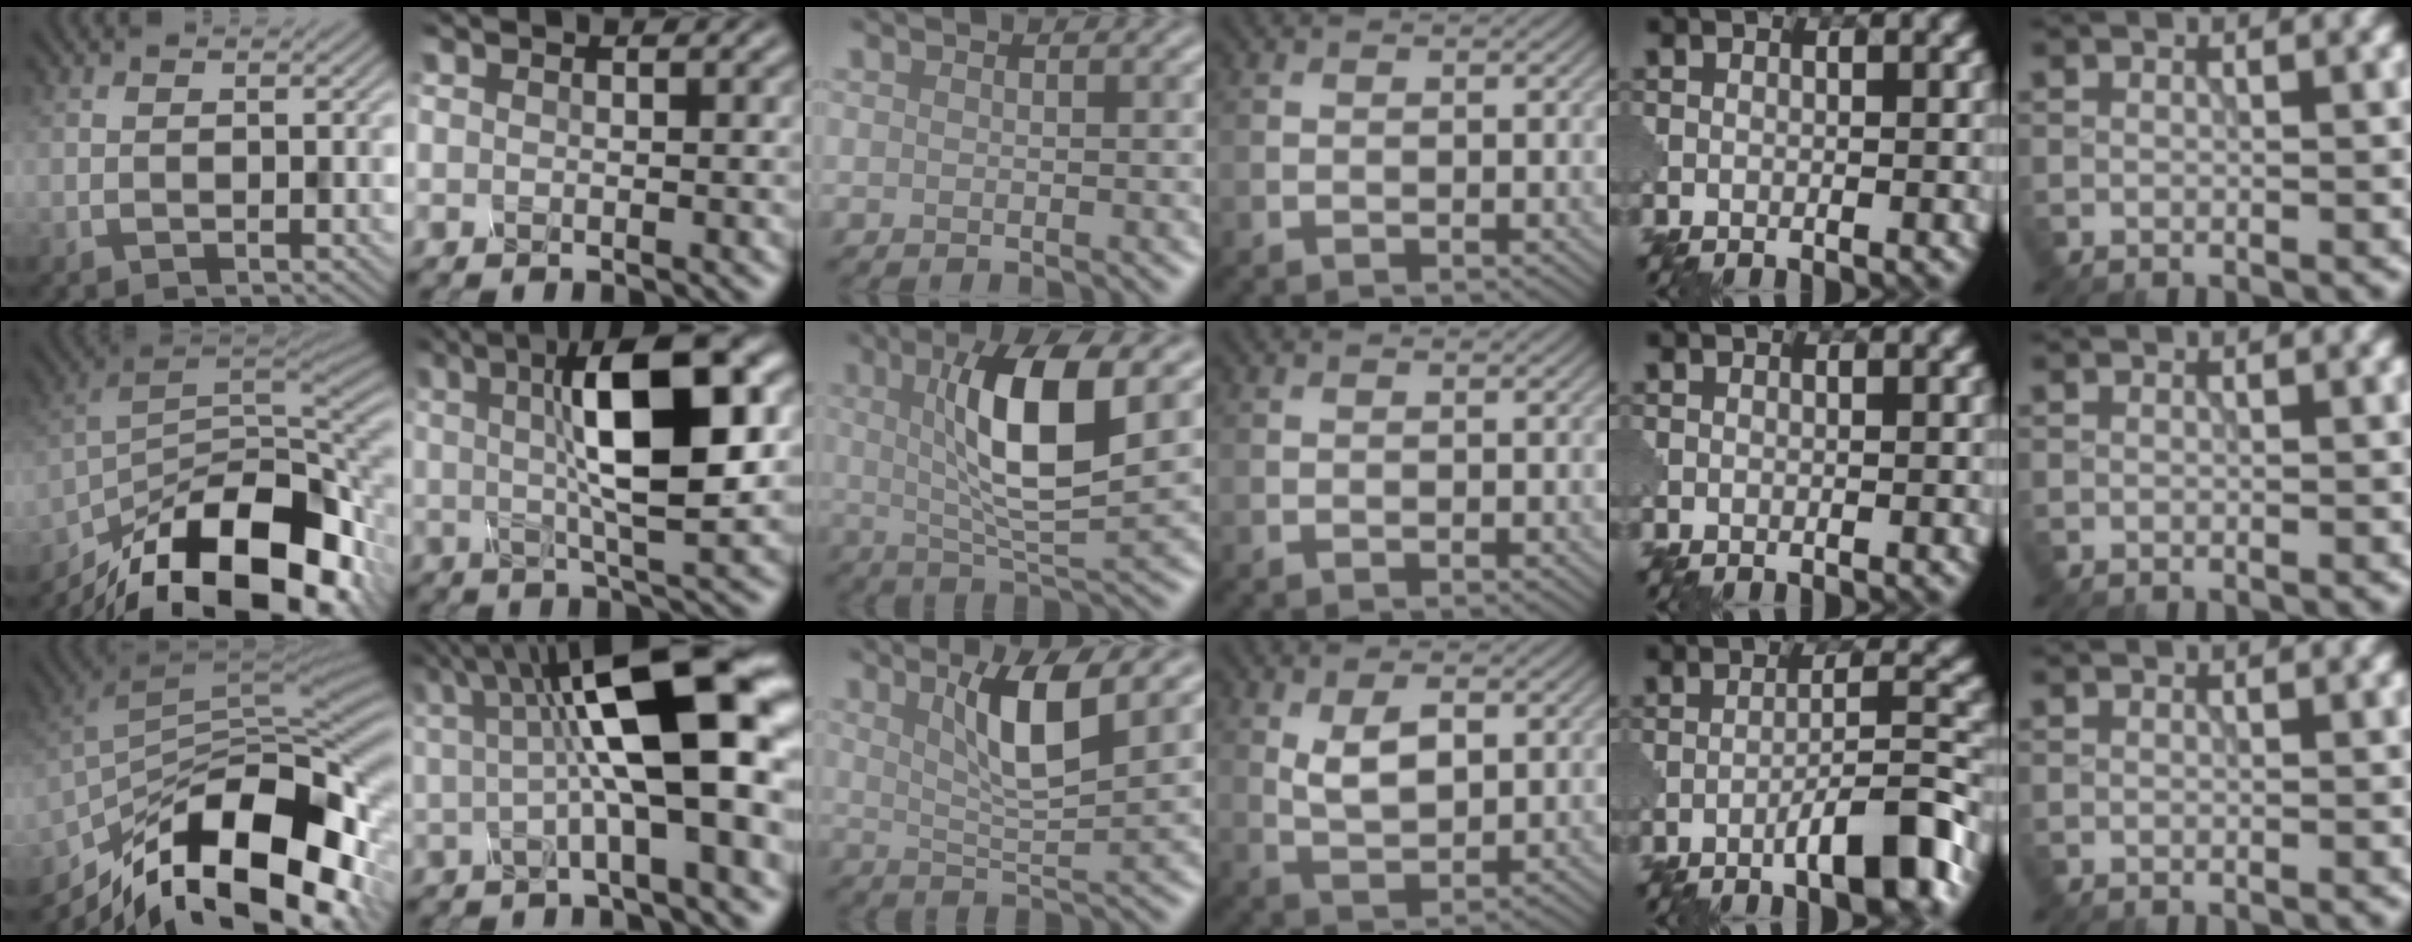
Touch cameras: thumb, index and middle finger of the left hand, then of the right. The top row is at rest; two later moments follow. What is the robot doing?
{"motion": "assemble", "object": "glue stick"}